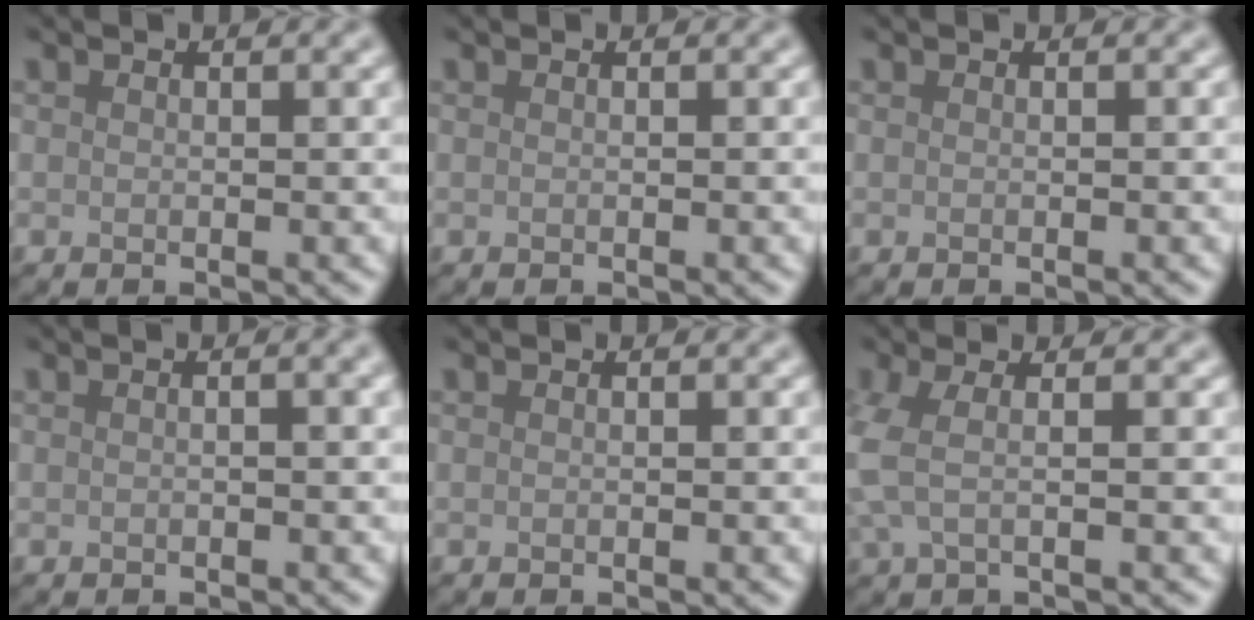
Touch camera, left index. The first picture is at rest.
{"total": 0.0}
{"total": 0.0}
{"total": 2.3, "force": [0.5, 0.9, 2.1], "torque": [-0.017, 0.005, -0.006]}
{"total": 0.0}
{"total": 2.8, "force": [0.1, 0.8, 2.6], "torque": [-0.065, 0.003, -0.006]}